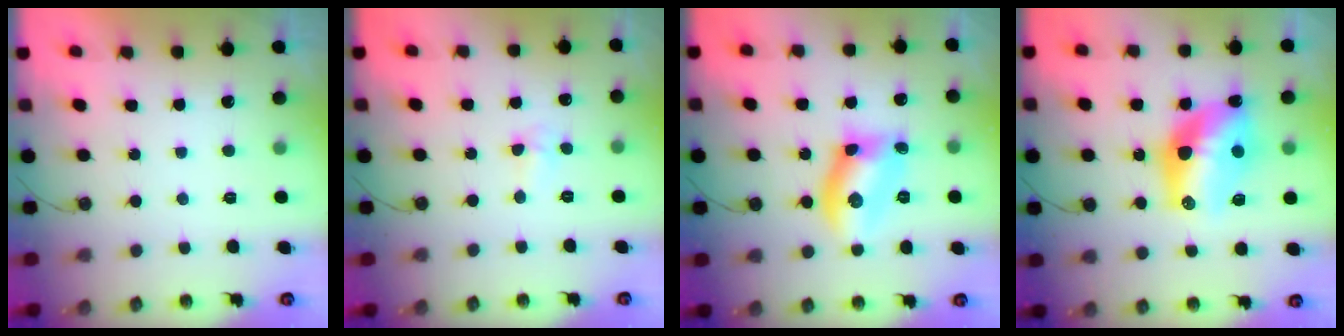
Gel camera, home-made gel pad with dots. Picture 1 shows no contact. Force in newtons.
{"total": 2.8, "press": 2.6, "slide": 1.0}
{"total": 10.9, "press": 10.9, "slide": 0.3}
{"total": 15.6, "press": 15.0, "slide": 4.3}